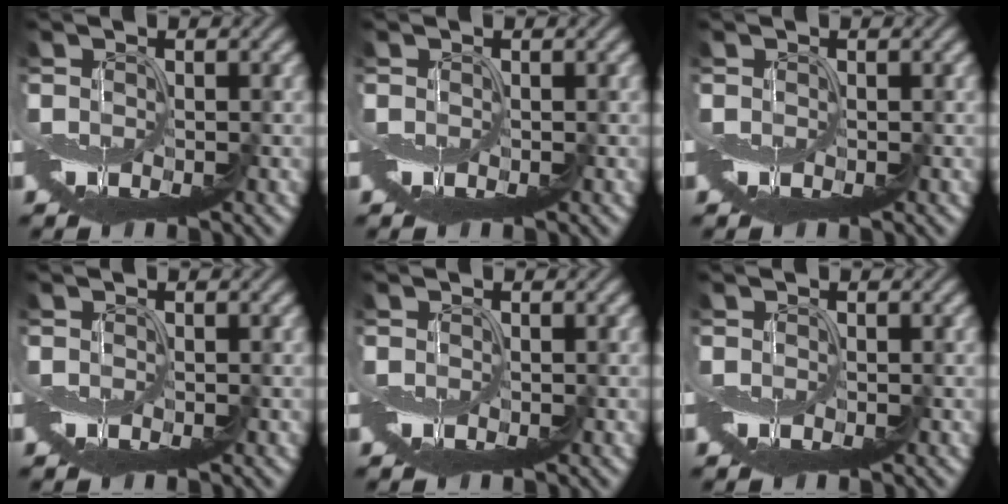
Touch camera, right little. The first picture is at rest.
{"total": 0.0}
{"total": 0.0}
{"total": 0.0}
{"total": 0.0}
{"total": 0.0}